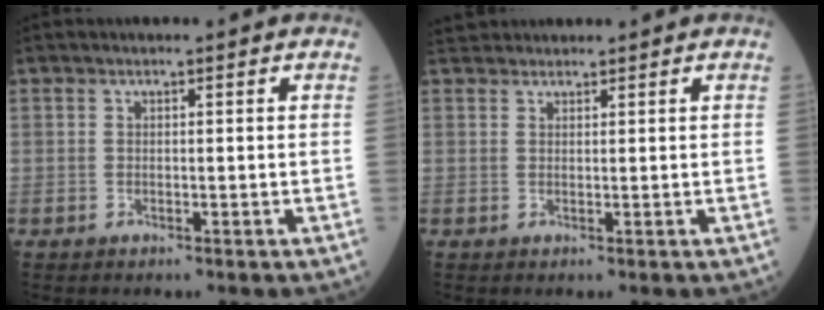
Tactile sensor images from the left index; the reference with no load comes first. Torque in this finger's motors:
{"motor_torque": [-0.29, -0.50, 0.03, 0.02]}